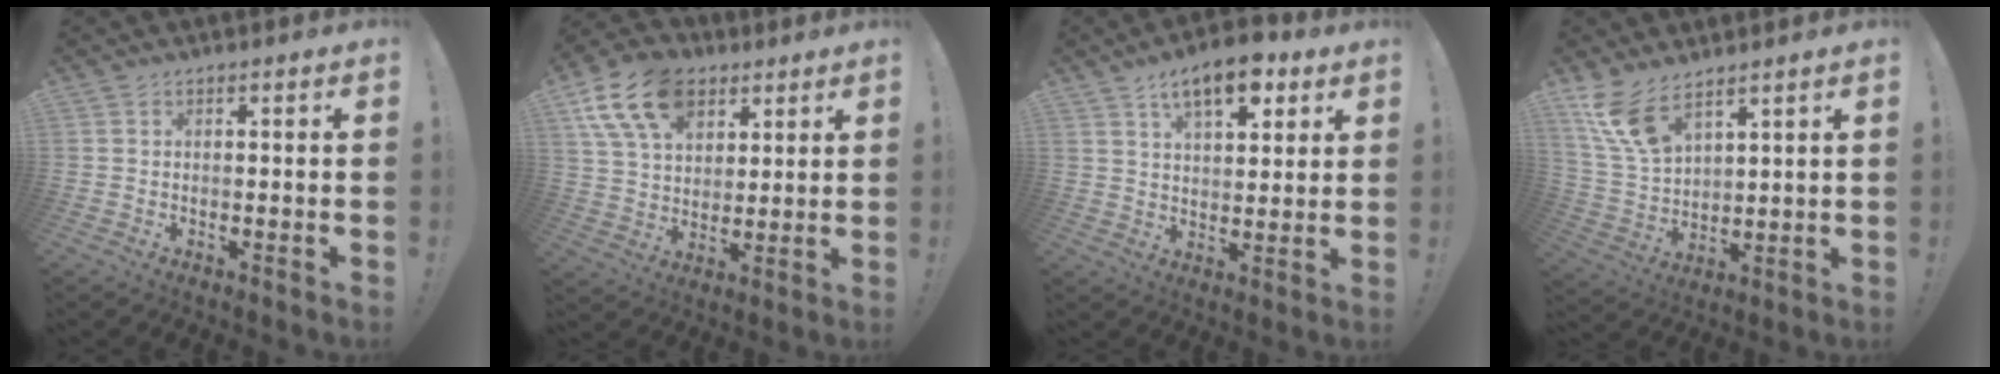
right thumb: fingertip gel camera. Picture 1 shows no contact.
{"total": 17.5, "force": [8.4, 11.8, 9.8], "torque": [-0.169, -0.035, 0.158]}
{"total": 11.7, "force": [6.5, 5.2, 8.3], "torque": [-0.125, -0.022, 0.114]}
{"total": 11.6, "force": [8.1, 4.9, 6.6], "torque": [-0.143, -0.042, 0.158]}